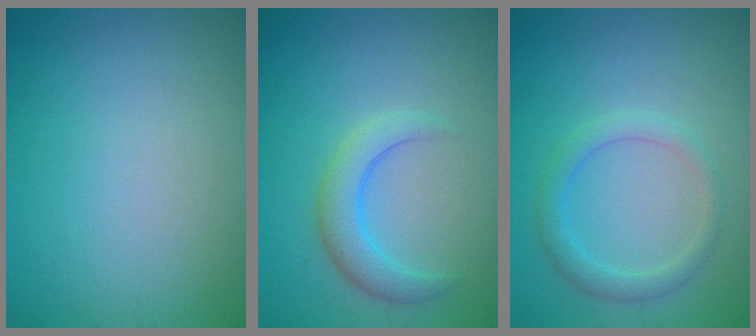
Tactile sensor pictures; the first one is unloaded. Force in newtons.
{"total": 3.0, "press": 2.9, "slide": 0.2}
{"total": 2.3, "press": 2.3, "slide": 0.2}